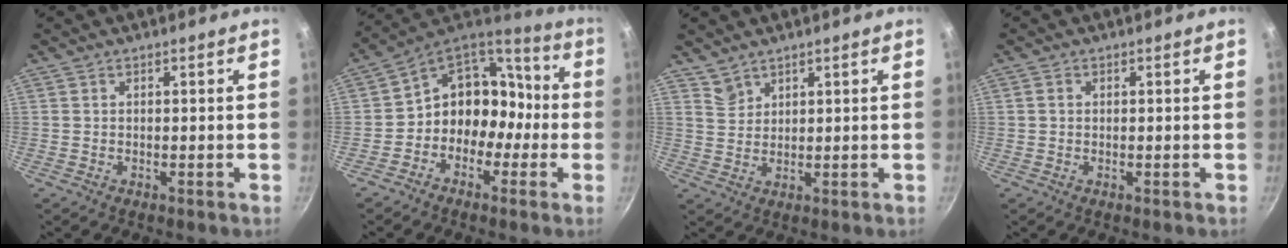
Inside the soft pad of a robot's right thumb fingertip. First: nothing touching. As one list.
[{"total": 13.2, "force": [-3.1, 11.3, 6.2], "torque": [-0.032, 0.075, -0.066]}, {"total": 3.1, "force": [2.7, 1.5, 0.4], "torque": [0.002, -0.004, 0.059]}, {"total": 1.0, "force": [0.1, 0.9, 0.5], "torque": [-0.008, 0.005, 0.001]}]